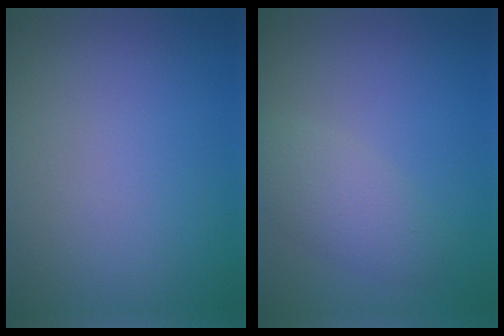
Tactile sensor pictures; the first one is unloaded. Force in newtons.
{"total": 3.0, "press": 3.0, "slide": 0.1}